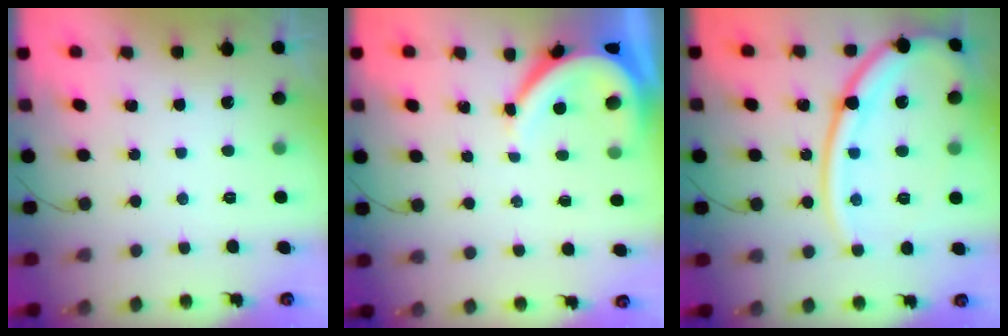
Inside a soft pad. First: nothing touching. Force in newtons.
{"total": 8.0, "press": 7.9, "slide": 0.9}
{"total": 18.3, "press": 18.2, "slide": 2.0}